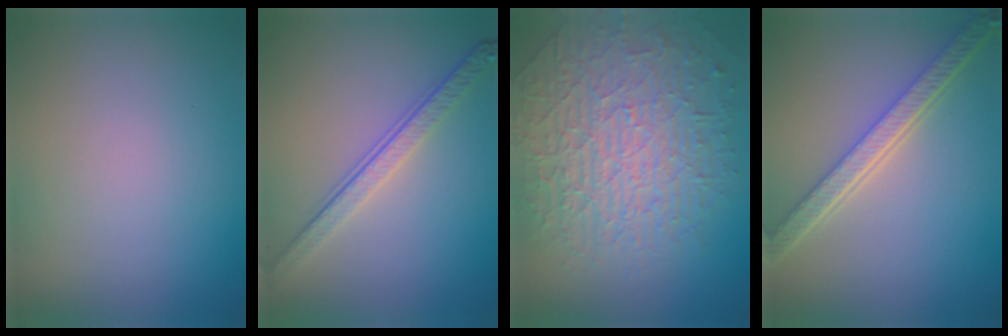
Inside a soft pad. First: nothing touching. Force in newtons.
{"total": 4.2, "press": 3.0, "slide": 2.9}
{"total": 10.1, "press": 6.5, "slide": 7.7}
{"total": 5.5, "press": 4.2, "slide": 3.5}